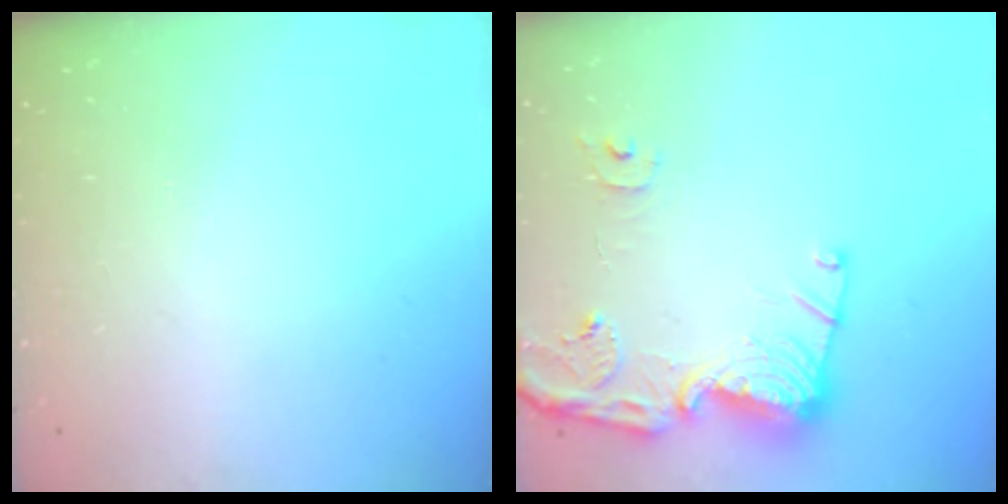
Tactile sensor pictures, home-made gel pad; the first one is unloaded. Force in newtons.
{"total": 16.3, "press": 16.2, "slide": 1.5}